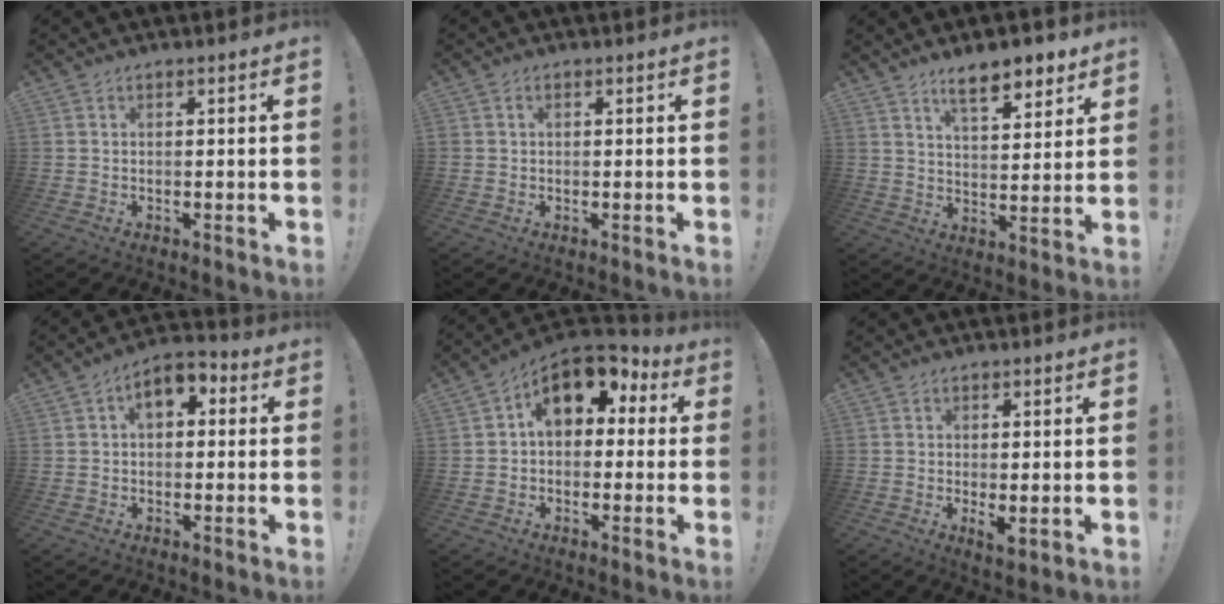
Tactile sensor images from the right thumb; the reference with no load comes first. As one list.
[{"total": 0.7, "force": [0.1, 0.7, 0.1], "torque": [-0.005, 0.004, 0.004]}, {"total": 10.4, "force": [7.5, 3.4, 6.3], "torque": [-0.089, -0.042, 0.131]}, {"total": 6.7, "force": [1.8, 4.2, 5.0], "torque": [-0.073, 0.001, 0.032]}, {"total": 11.5, "force": [5.0, 7.0, 7.6], "torque": [-0.104, -0.022, 0.095]}, {"total": 3.4, "force": [0.3, 1.3, 3.2], "torque": [-0.045, -0.010, 0.006]}]